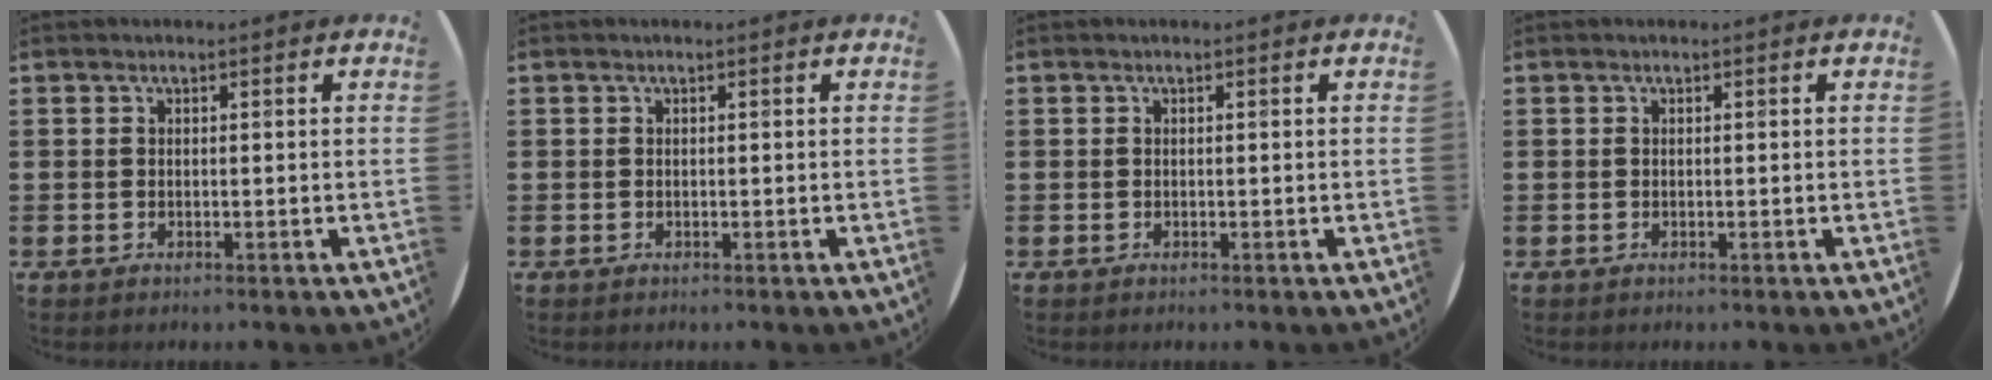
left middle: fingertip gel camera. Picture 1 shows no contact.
{"total": 0.0}
{"total": 0.0}
{"total": 0.0}